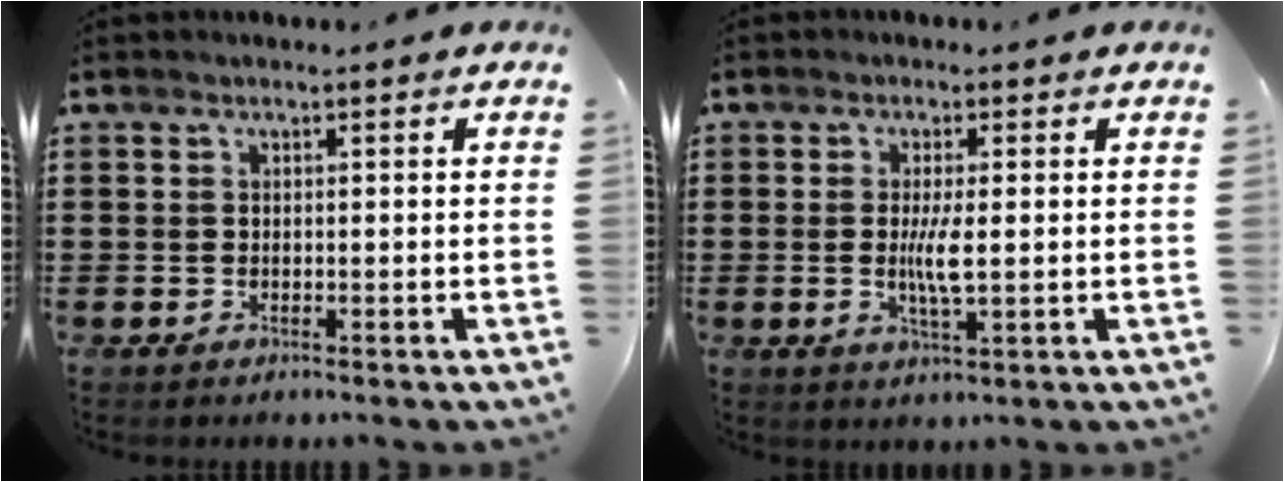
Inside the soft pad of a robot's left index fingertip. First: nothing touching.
{"total": 4.4, "force": [0.1, 0.6, 4.4], "torque": [-0.086, -0.004, -0.002]}